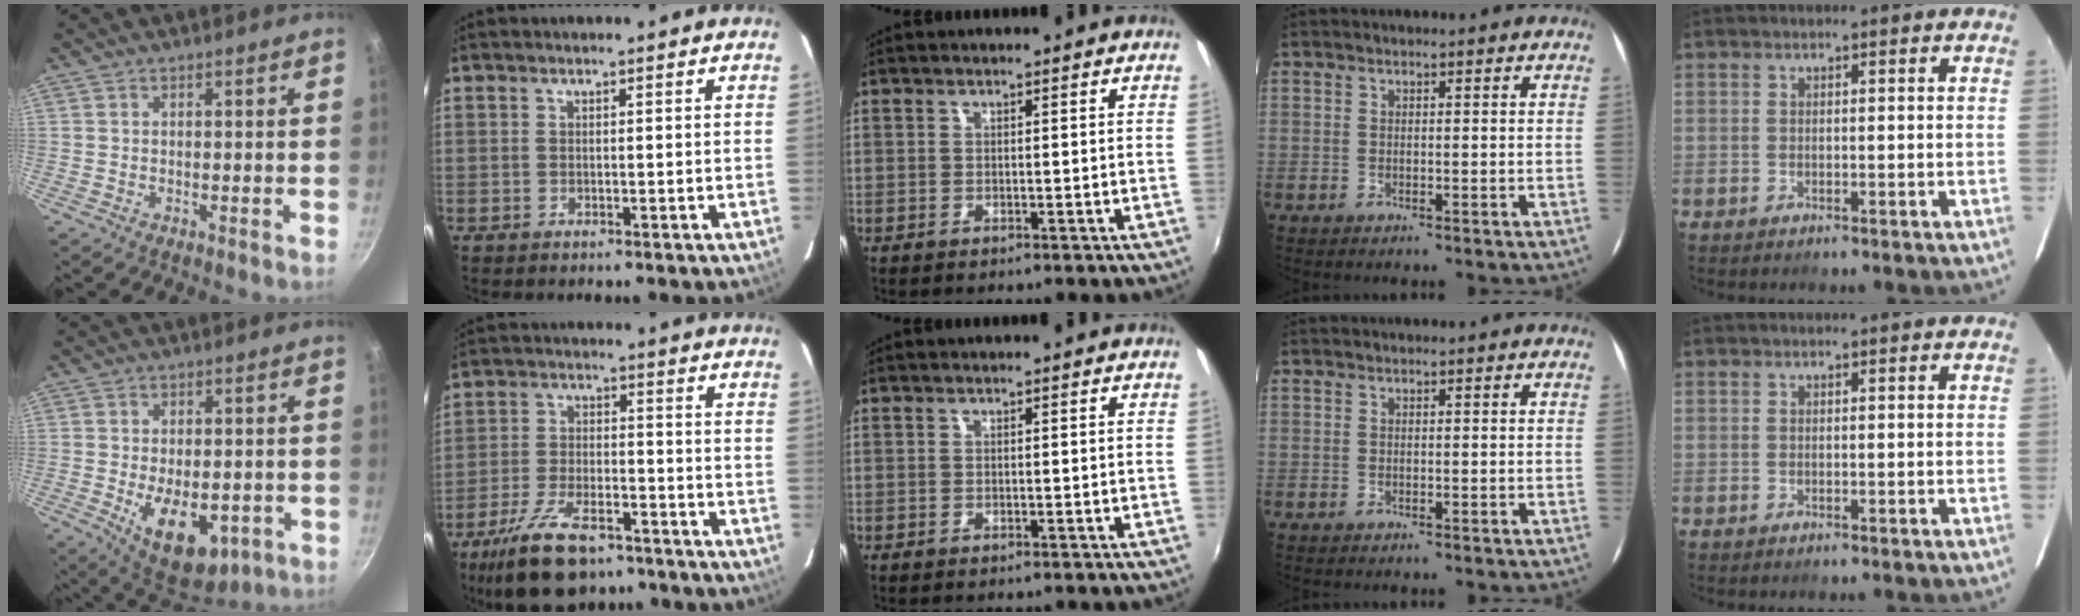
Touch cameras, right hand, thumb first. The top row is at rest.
{"thumb": {"total": 13.7, "force": [-3.8, 7.7, 10.6], "torque": [-0.121, -0.004, -0.038]}, "index": {"total": 15.1, "force": [-10.7, 6.5, 8.5], "torque": [-0.185, -0.019, -0.183]}}